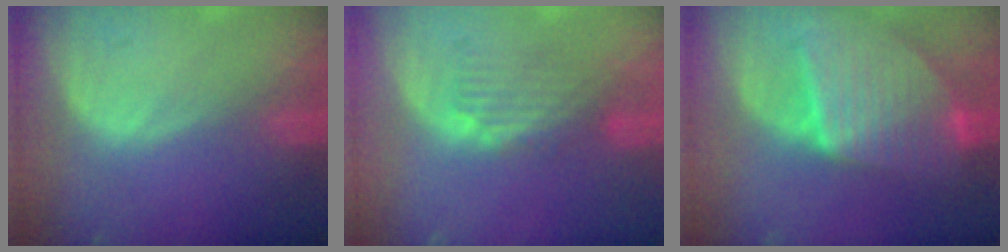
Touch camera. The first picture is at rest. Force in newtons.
{"total": 4.7, "press": 3.9, "slide": 2.5}
{"total": 10.1, "press": 10.1, "slide": 0.8}